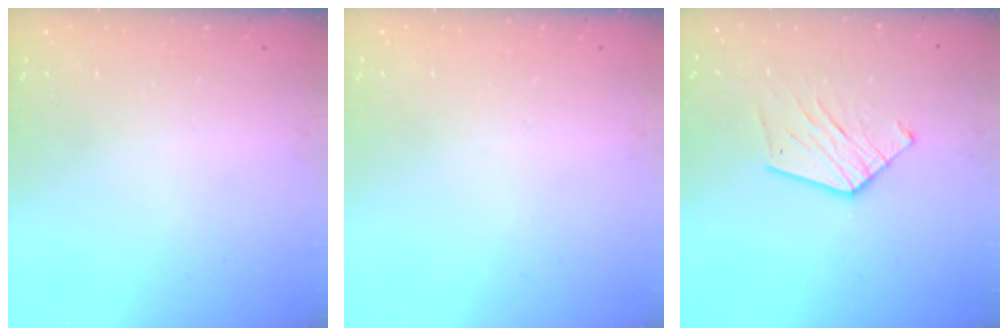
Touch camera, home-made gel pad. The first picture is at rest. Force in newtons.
{"total": 0.0}
{"total": 10.4, "press": 10.4, "slide": 0.5}